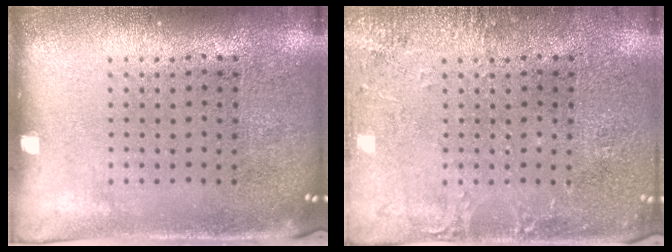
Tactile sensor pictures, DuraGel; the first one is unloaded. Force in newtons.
{"total": 2.5, "press": 2.5, "slide": 0.3}